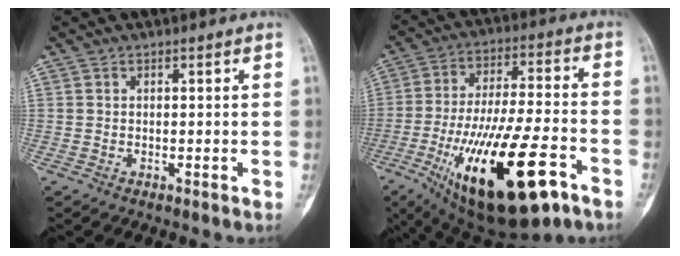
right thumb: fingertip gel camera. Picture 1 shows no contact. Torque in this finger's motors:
{"motor_torque": [1.04, 0.33, 2.29, -0.48, 0.72]}